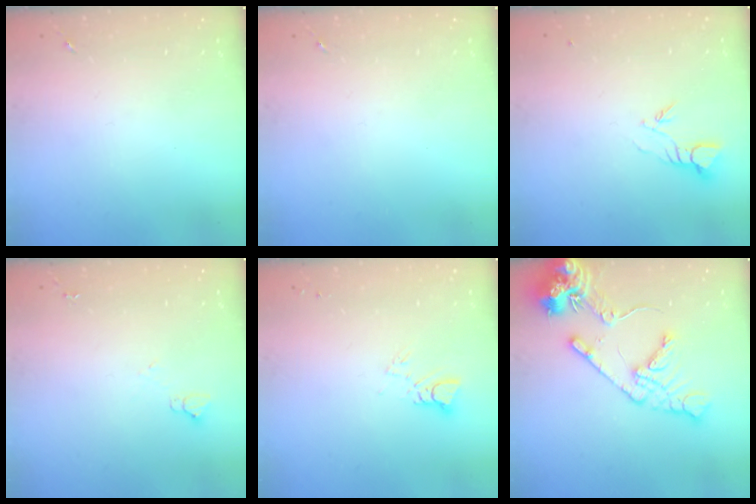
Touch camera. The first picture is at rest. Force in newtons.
{"total": 0.0}
{"total": 3.9, "press": 3.9, "slide": 0.2}
{"total": 3.6, "press": 3.6, "slide": 0.5}
{"total": 3.6, "press": 3.6, "slide": 0.2}
{"total": 15.4, "press": 15.2, "slide": 2.2}